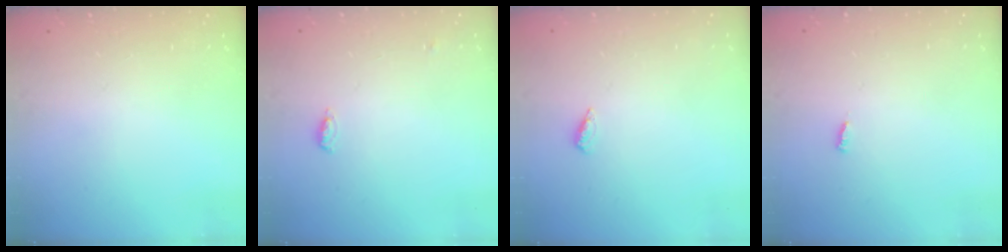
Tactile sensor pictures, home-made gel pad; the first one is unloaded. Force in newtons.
{"total": 4.0, "press": 3.8, "slide": 1.1}
{"total": 2.6, "press": 2.2, "slide": 1.3}
{"total": 3.0, "press": 3.0, "slide": 0.0}